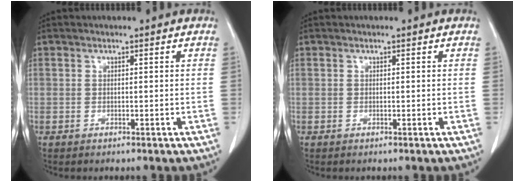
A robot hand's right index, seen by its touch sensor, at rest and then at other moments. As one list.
[{"total": 0.0}]